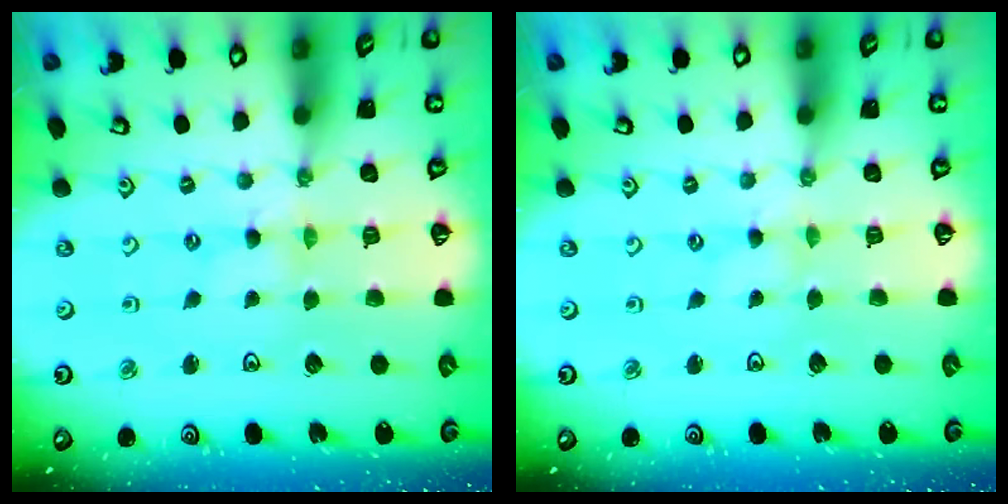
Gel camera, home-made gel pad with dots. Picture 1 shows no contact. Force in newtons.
{"total": 0.0}